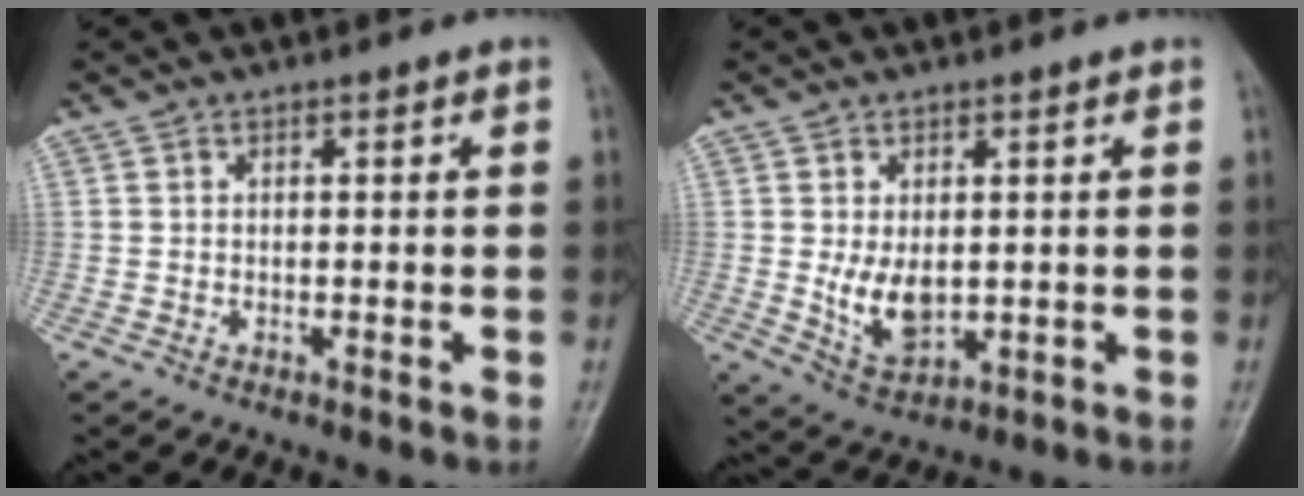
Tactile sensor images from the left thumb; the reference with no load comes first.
{"total": 6.3, "force": [0.4, 3.8, 4.9], "torque": [-0.075, -0.017, 0.023]}